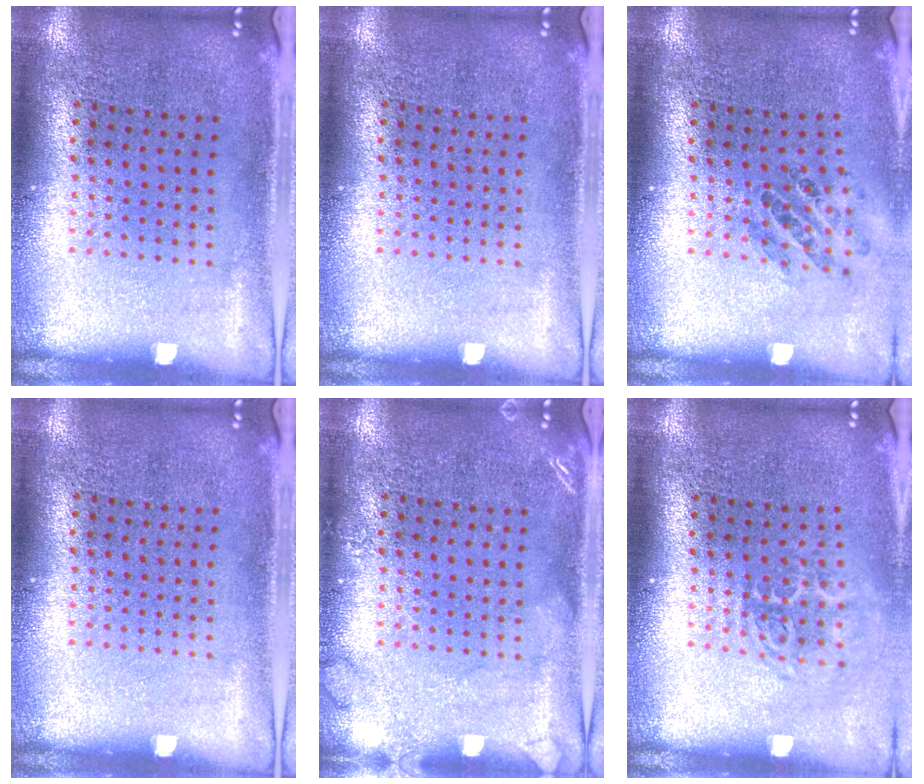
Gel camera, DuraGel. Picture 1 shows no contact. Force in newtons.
{"total": 0.0}
{"total": 0.8, "press": 0.8, "slide": 0.1}
{"total": 0.0}
{"total": 1.5, "press": 1.5, "slide": 0.2}
{"total": 1.8, "press": 1.2, "slide": 1.3}